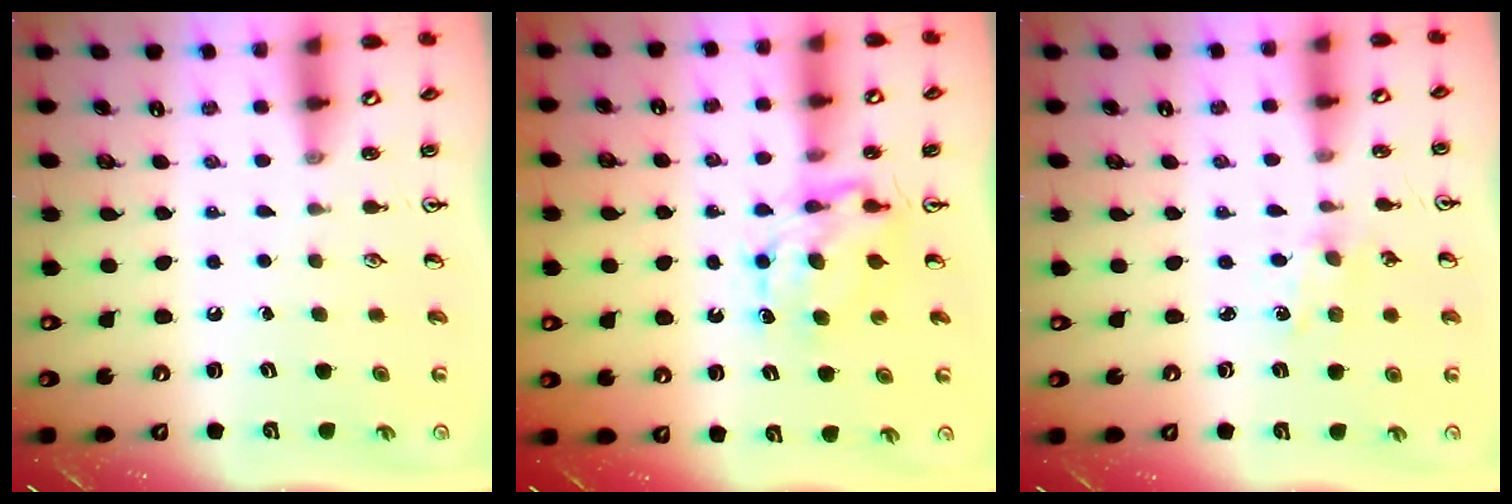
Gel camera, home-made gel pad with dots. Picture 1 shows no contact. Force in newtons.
{"total": 6.6, "press": 6.6, "slide": 0.5}
{"total": 0.7, "press": 0.7, "slide": 0.2}